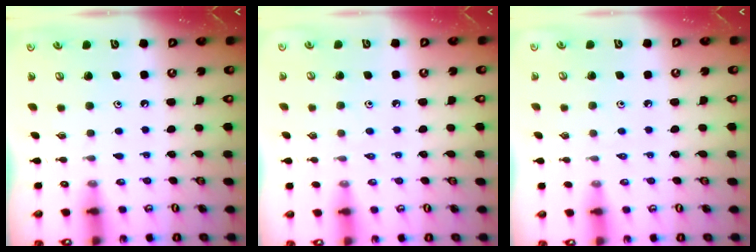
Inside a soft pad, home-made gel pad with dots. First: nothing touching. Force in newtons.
{"total": 5.6, "press": 5.5, "slide": 1.0}
{"total": 3.3, "press": 3.3, "slide": 0.6}